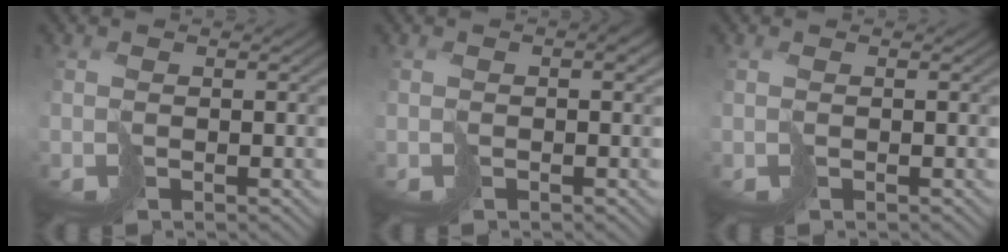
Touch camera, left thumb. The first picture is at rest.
{"total": 1.8, "force": [0.2, 0.8, 1.6], "torque": [-0.024, 0.004, 0.006]}
{"total": 0.0}